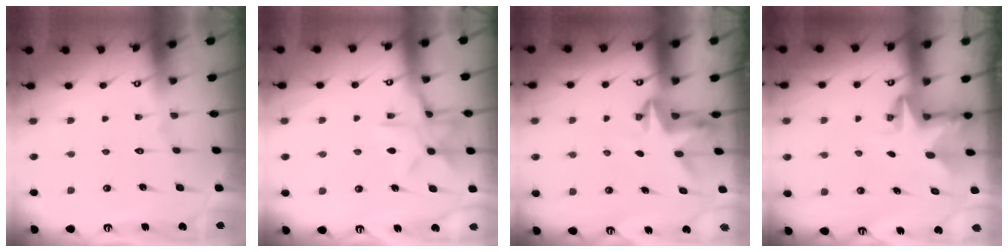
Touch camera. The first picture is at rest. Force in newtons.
{"total": 11.2, "press": 11.2, "slide": 0.9}
{"total": 3.6, "press": 3.6, "slide": 0.3}
{"total": 2.9, "press": 2.9, "slide": 0.2}